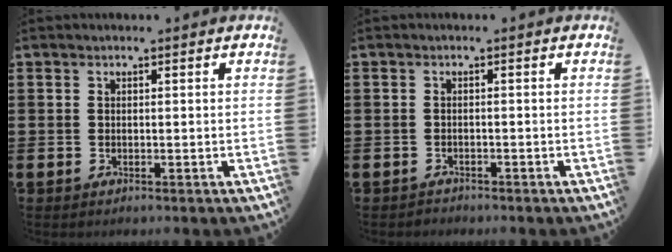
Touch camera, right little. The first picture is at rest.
{"total": 0.7, "force": [-0.7, 0.2, -0.1], "torque": [0.000, 0.001, -0.015]}